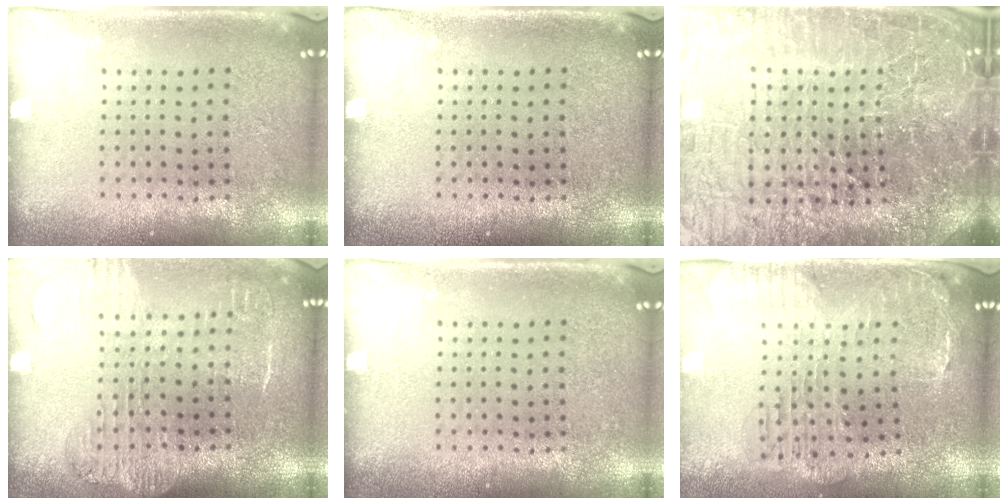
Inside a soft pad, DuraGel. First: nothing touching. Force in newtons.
{"total": 0.0}
{"total": 7.7, "press": 6.7, "slide": 3.9}
{"total": 1.8, "press": 1.5, "slide": 1.0}
{"total": 0.0}
{"total": 1.5, "press": 1.5, "slide": 0.4}